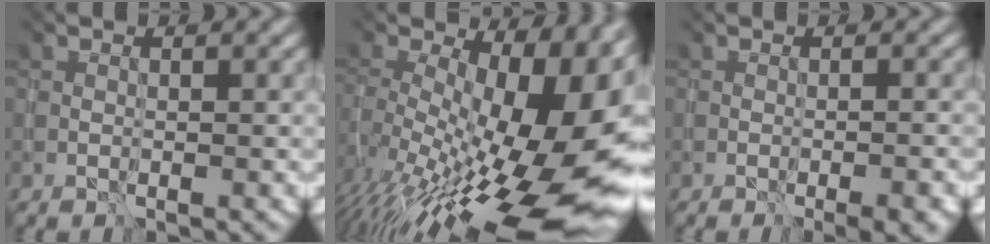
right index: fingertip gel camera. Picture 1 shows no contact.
{"total": 15.9, "force": [-3.9, 7.0, 13.7], "torque": [-0.198, -0.005, -0.037]}
{"total": 4.2, "force": [-2.1, 1.5, 3.3], "torque": [-0.006, 0.009, -0.018]}